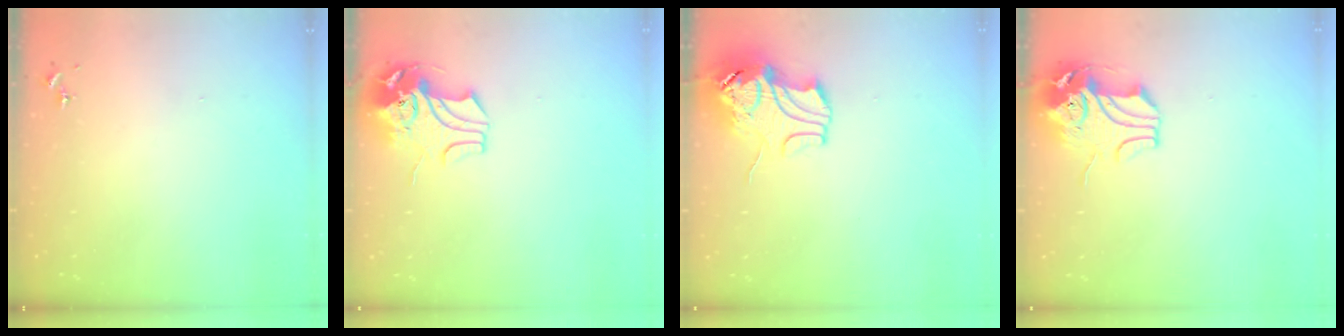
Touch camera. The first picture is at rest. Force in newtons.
{"total": 9.6, "press": 9.5, "slide": 1.4}
{"total": 11.2, "press": 11.0, "slide": 1.7}
{"total": 10.6, "press": 10.5, "slide": 1.9}